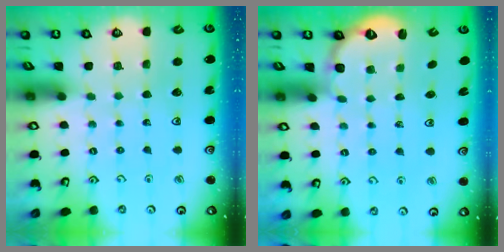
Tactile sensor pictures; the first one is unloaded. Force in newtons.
{"total": 2.4, "press": 1.9, "slide": 1.5}